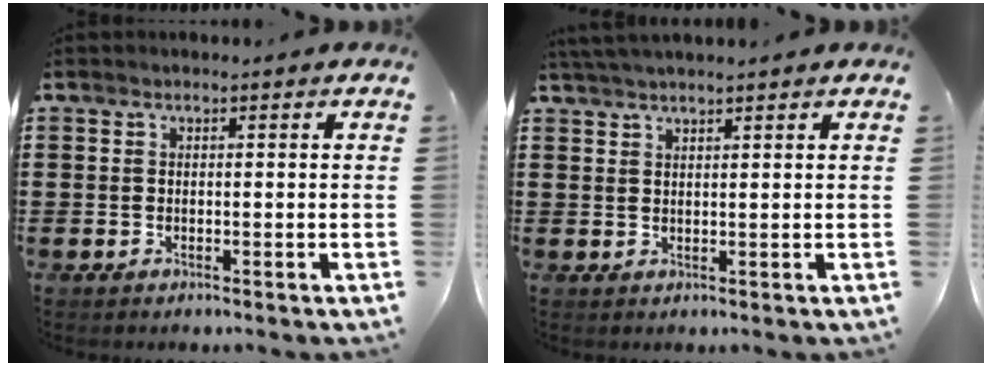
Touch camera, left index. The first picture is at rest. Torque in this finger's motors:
{"motor_torque": [1.11, -1.03, 0.64, 0.12]}